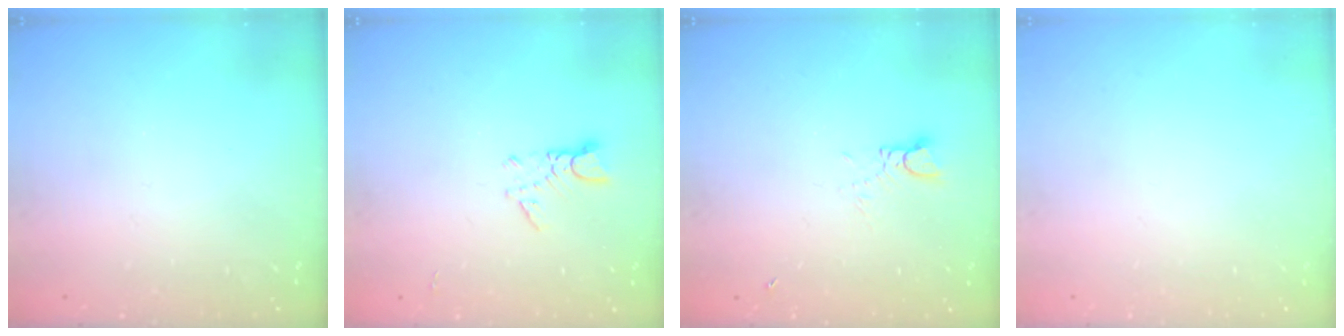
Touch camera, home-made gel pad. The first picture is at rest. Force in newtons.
{"total": 2.5, "press": 2.4, "slide": 0.4}
{"total": 2.7, "press": 2.7, "slide": 0.2}
{"total": 0.0}